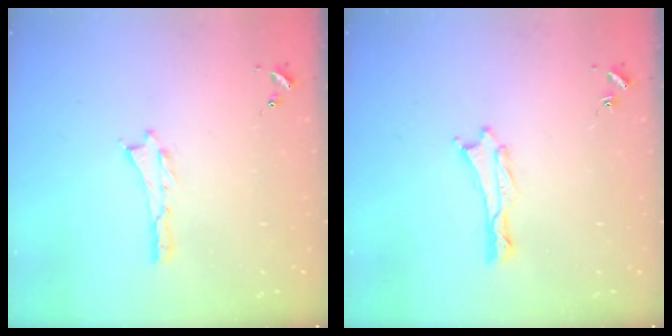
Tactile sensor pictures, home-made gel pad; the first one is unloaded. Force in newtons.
{"total": 0.0}